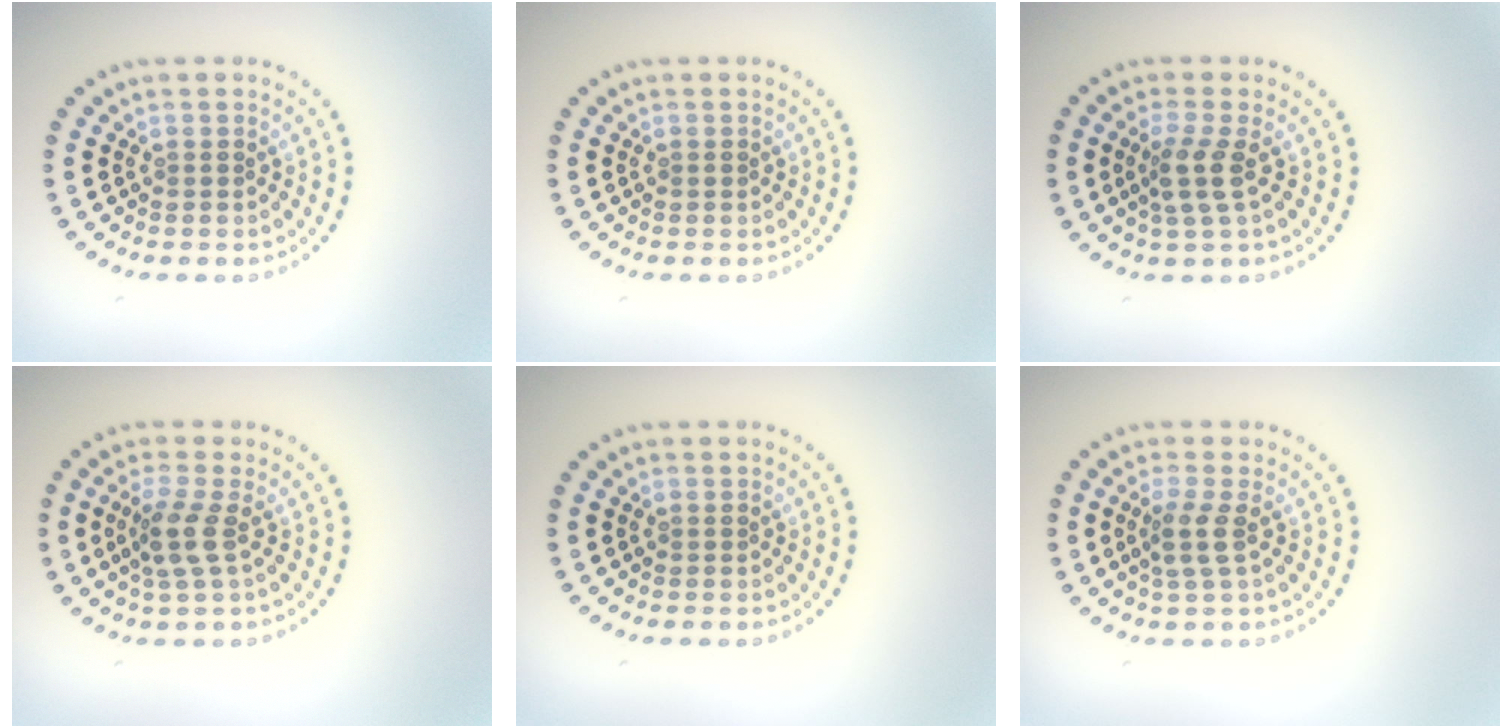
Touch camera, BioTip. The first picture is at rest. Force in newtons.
{"total": 0.0}
{"total": 2.4, "press": 1.9, "slide": 1.5}
{"total": 2.5, "press": 1.9, "slide": 1.6}
{"total": 0.0}
{"total": 1.9, "press": 1.6, "slide": 1.1}